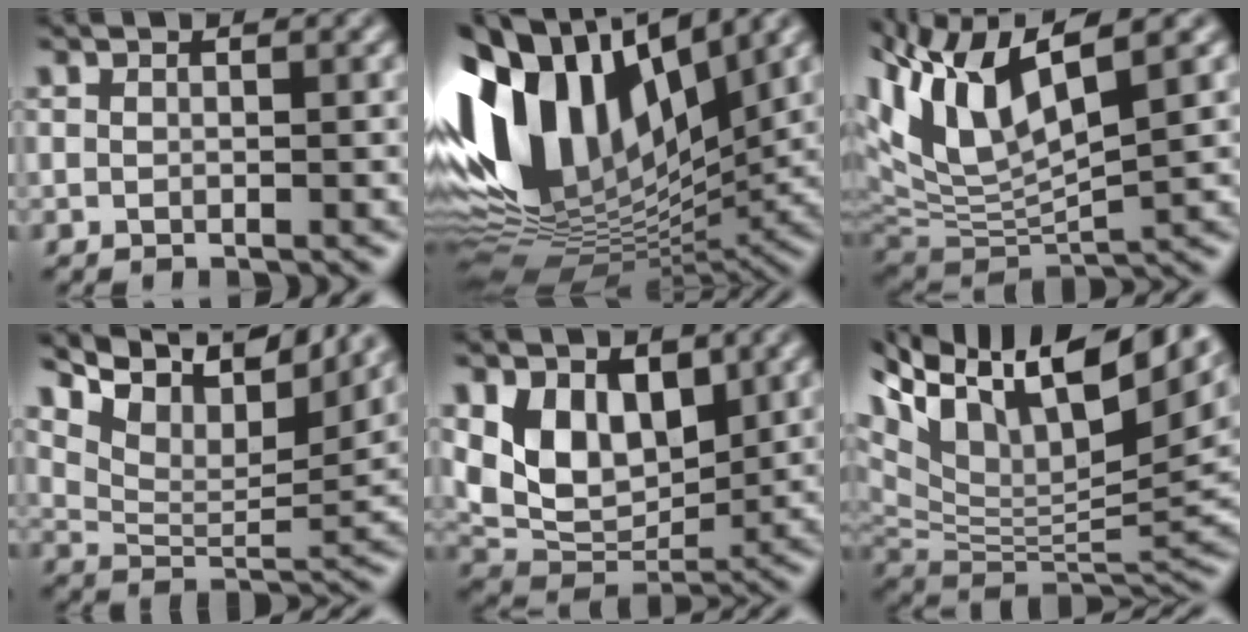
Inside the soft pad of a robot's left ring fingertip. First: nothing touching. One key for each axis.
{"total": 13.1, "fx": 2.8, "fy": 8.1, "fz": 10.0, "tx": -0.216, "ty": 0.023, "tz": 0.043}
{"total": 9.8, "fx": 3.4, "fy": 3.3, "fz": 8.6, "tx": -0.176, "ty": 0.018, "tz": 0.069}
{"total": 9.6, "fx": 6.8, "fy": 3.4, "fz": 5.8, "tx": -0.105, "ty": 0.020, "tz": 0.127}
{"total": 6.2, "fx": 1.7, "fy": 4.4, "fz": 4.1, "tx": -0.071, "ty": -0.014, "tz": 0.036}
{"total": 15.5, "fx": 8.1, "fy": 7.3, "fz": 11.1, "tx": -0.219, "ty": 0.044, "tz": 0.154}